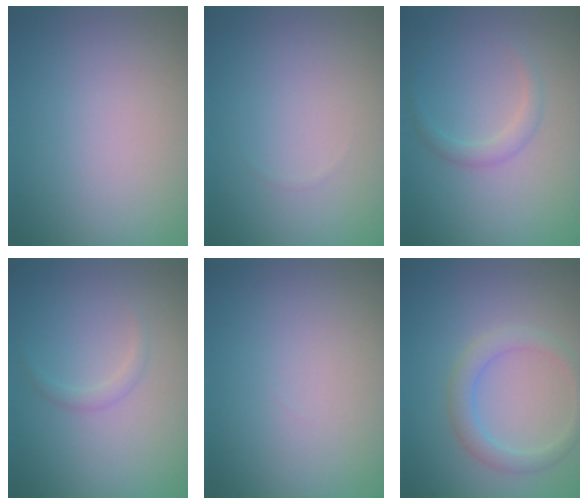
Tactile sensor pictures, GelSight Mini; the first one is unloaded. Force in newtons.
{"total": 0.0}
{"total": 1.4, "press": 1.4, "slide": 0.1}
{"total": 0.9, "press": 0.9, "slide": 0.0}
{"total": 0.0}
{"total": 2.4, "press": 2.4, "slide": 0.1}